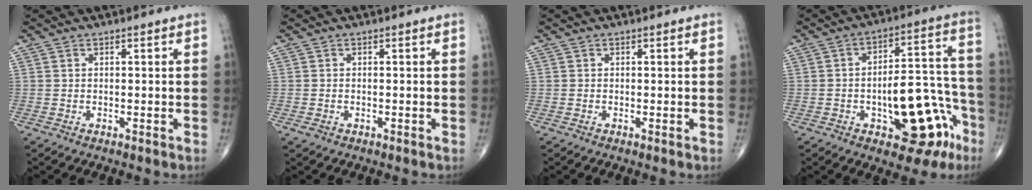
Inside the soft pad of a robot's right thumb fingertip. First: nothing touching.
{"total": 0.9, "force": [-0.4, 0.7, 0.5], "torque": [-0.014, 0.004, -0.005]}
{"total": 0.0}
{"total": 18.4, "force": [-7.2, 8.5, 14.6], "torque": [-0.158, 0.058, -0.085]}